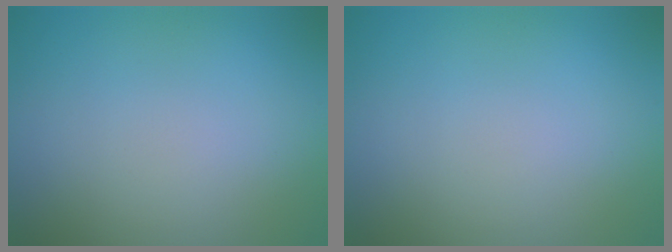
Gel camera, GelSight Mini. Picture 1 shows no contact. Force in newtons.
{"total": 0.0}